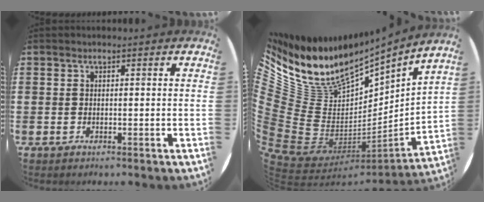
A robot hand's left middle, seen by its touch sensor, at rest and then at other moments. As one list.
[{"total": 11.1, "force": [6.6, 8.1, 3.8], "torque": [-0.141, -0.065, 0.122]}]